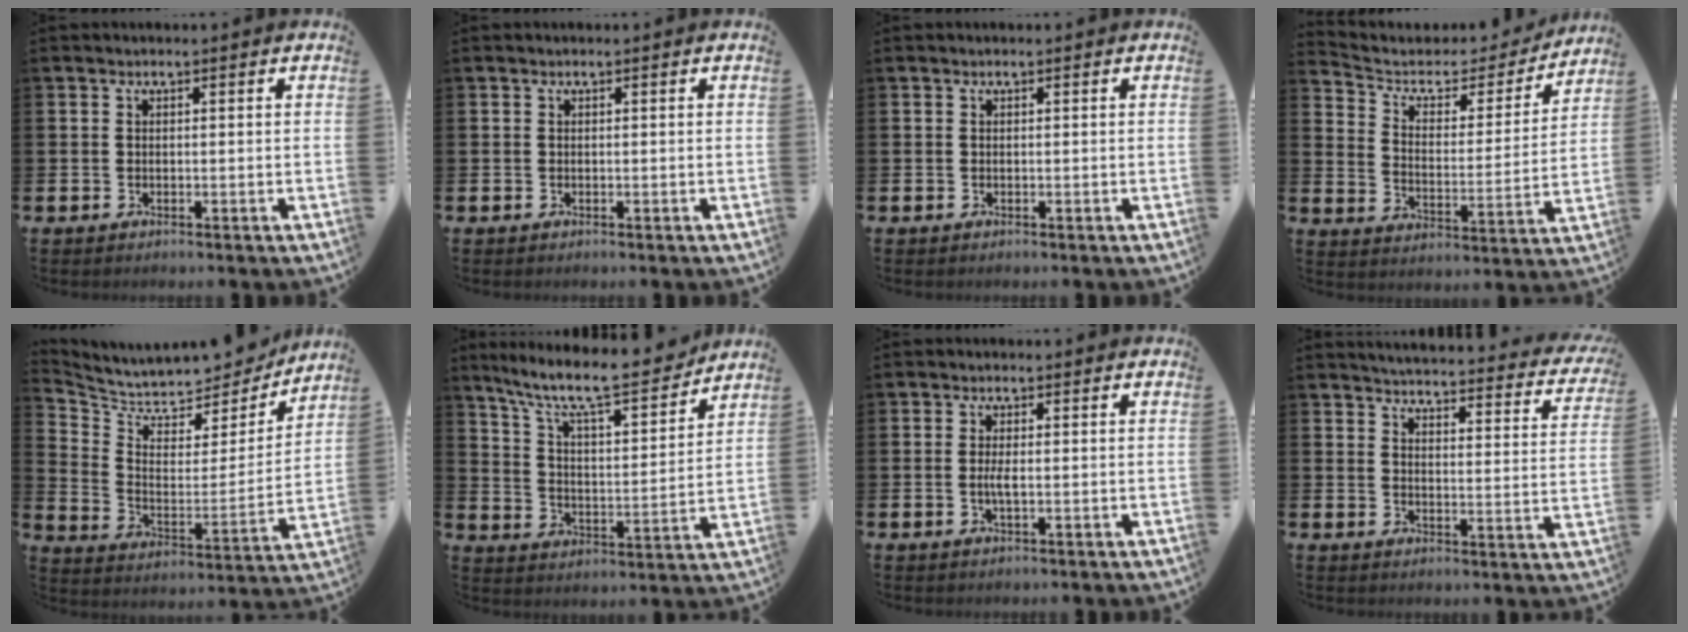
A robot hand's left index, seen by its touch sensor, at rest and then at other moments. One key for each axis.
{"total": 0.0}
{"total": 0.0}
{"total": 5.8, "fx": 4.8, "fy": 2.8, "fz": 1.7, "tx": -0.059, "ty": -0.037, "tz": 0.073}
{"total": 7.1, "fx": 6.7, "fy": 2.1, "fz": 1.0, "tx": -0.062, "ty": -0.062, "tz": 0.113}
{"total": 10.3, "fx": 9.1, "fy": 1.7, "fz": 4.7, "tx": -0.121, "ty": -0.063, "tz": 0.151}
{"total": 1.7, "fx": -0.3, "fy": 0.4, "fz": 1.6, "tx": -0.034, "ty": 0.002, "tz": -0.006}
{"total": 4.0, "fx": 3.9, "fy": 0.3, "fz": 0.7, "tx": -0.028, "ty": -0.042, "tz": 0.062}